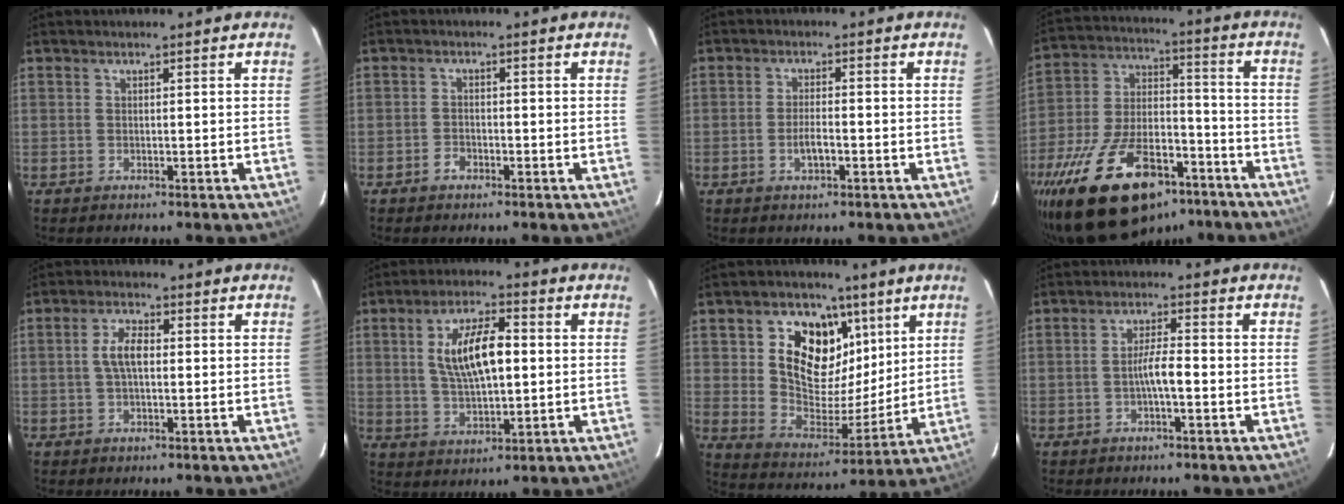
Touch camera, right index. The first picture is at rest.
{"total": 2.0, "force": [-1.4, 1.2, 0.6], "torque": [-0.012, 0.004, -0.025]}
{"total": 3.1, "force": [-1.3, 1.0, 2.6], "torque": [-0.054, 0.001, -0.024]}
{"total": 25.8, "force": [-16.8, 12.3, 15.2], "torque": [-0.298, -0.005, -0.258]}
{"total": 4.3, "force": [0.1, 2.1, 3.8], "torque": [-0.077, 0.010, 0.003]}
{"total": 11.4, "force": [1.5, 4.6, 10.3], "torque": [-0.191, 0.010, 0.032]}
{"total": 16.3, "force": [6.8, 11.6, 9.2], "torque": [-0.180, 0.011, 0.130]}
{"total": 3.8, "force": [-1.3, 0.5, 3.5], "torque": [-0.067, 0.006, -0.022]}